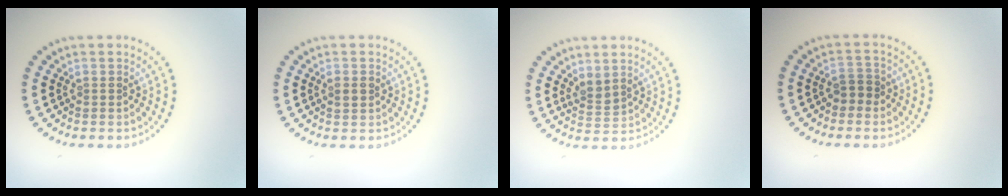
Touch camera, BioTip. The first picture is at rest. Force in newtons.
{"total": 1.0, "press": 1.0, "slide": 0.1}
{"total": 1.6, "press": 1.3, "slide": 0.9}
{"total": 1.6, "press": 1.5, "slide": 0.7}